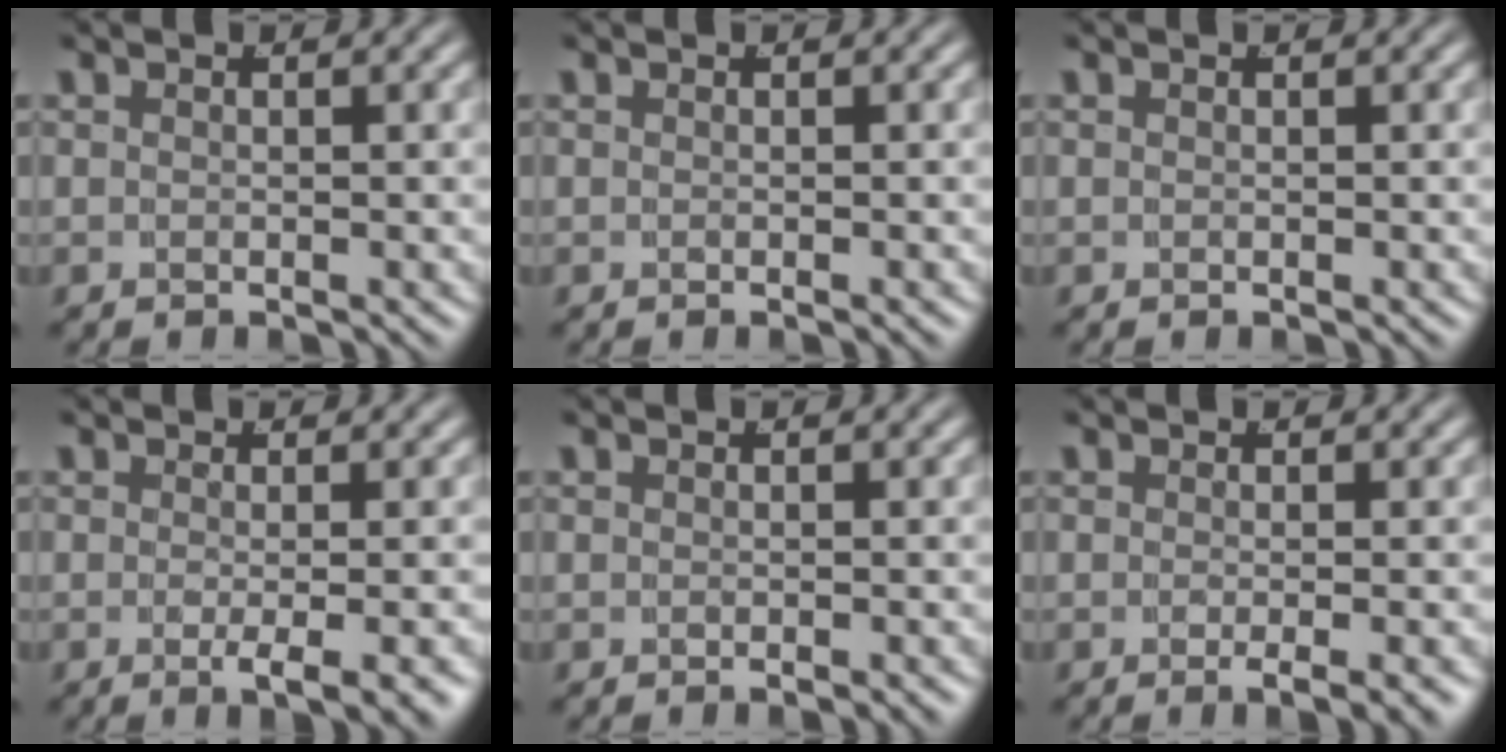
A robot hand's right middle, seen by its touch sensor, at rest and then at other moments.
{"total": 0.0}
{"total": 0.0}
{"total": 3.2, "force": [-1.5, 0.0, 2.8], "torque": [-0.043, -0.012, -0.019]}
{"total": 0.6, "force": [-0.4, 0.1, 0.4], "torque": [-0.005, 0.003, -0.008]}
{"total": 2.1, "force": [-1.2, -0.3, 1.7], "torque": [-0.025, -0.004, -0.015]}